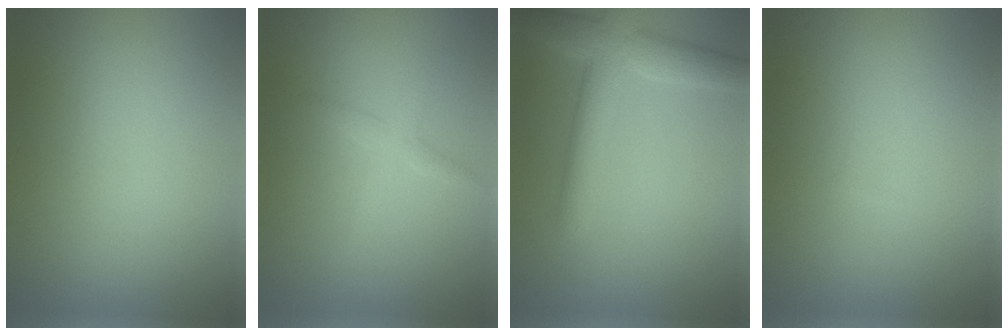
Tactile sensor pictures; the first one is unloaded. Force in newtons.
{"total": 1.6, "press": 1.6, "slide": 0.0}
{"total": 5.3, "press": 5.2, "slide": 0.3}
{"total": 0.0}